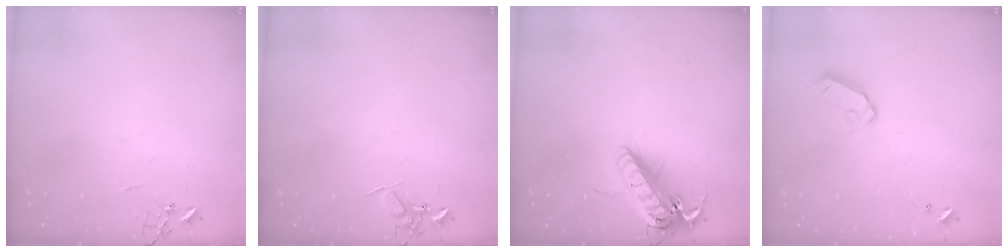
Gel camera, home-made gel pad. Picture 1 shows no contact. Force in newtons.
{"total": 7.2, "press": 7.2, "slide": 0.9}
{"total": 17.8, "press": 17.5, "slide": 3.3}
{"total": 7.1, "press": 7.1, "slide": 0.8}